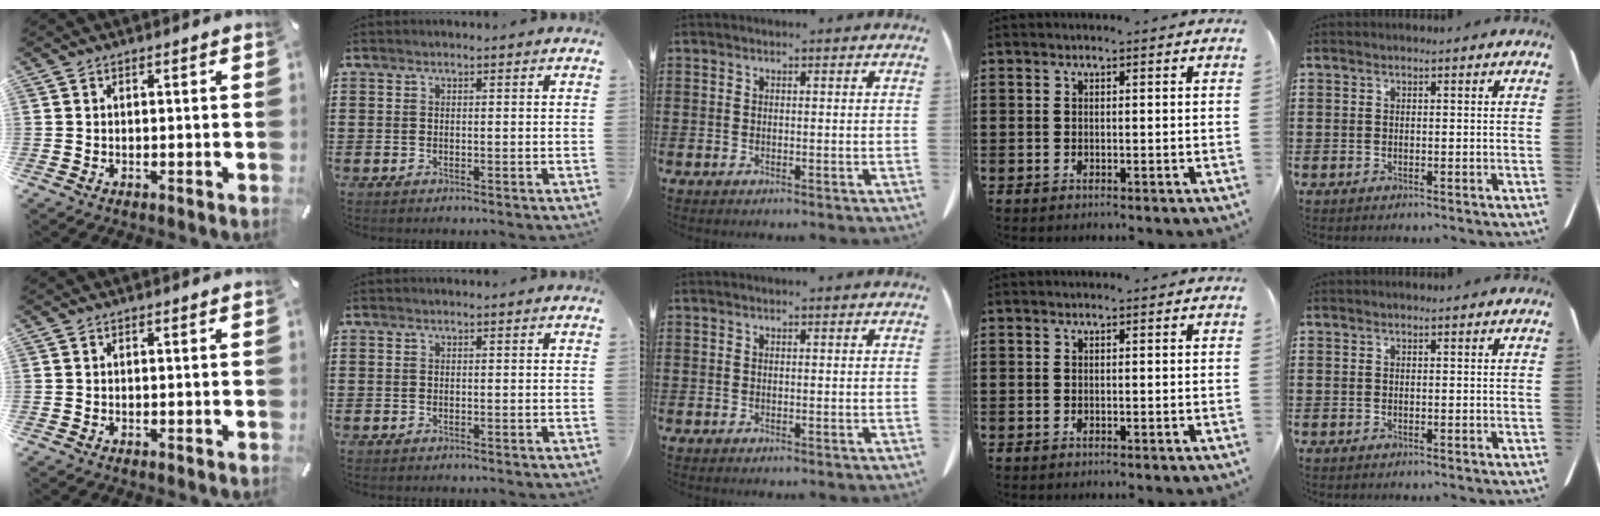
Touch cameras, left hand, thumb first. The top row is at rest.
{}